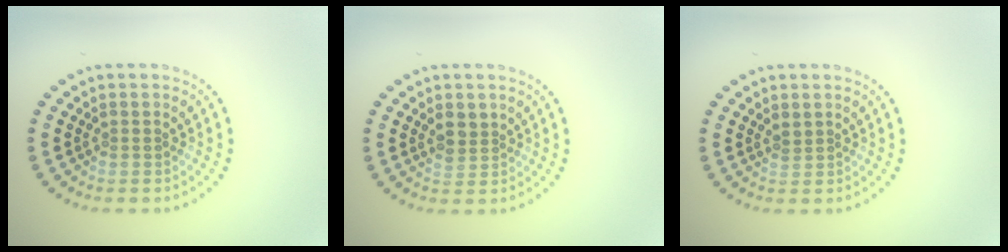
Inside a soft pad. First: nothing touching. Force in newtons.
{"total": 1.7, "press": 1.6, "slide": 0.7}
{"total": 0.5, "press": 0.3, "slide": 0.4}